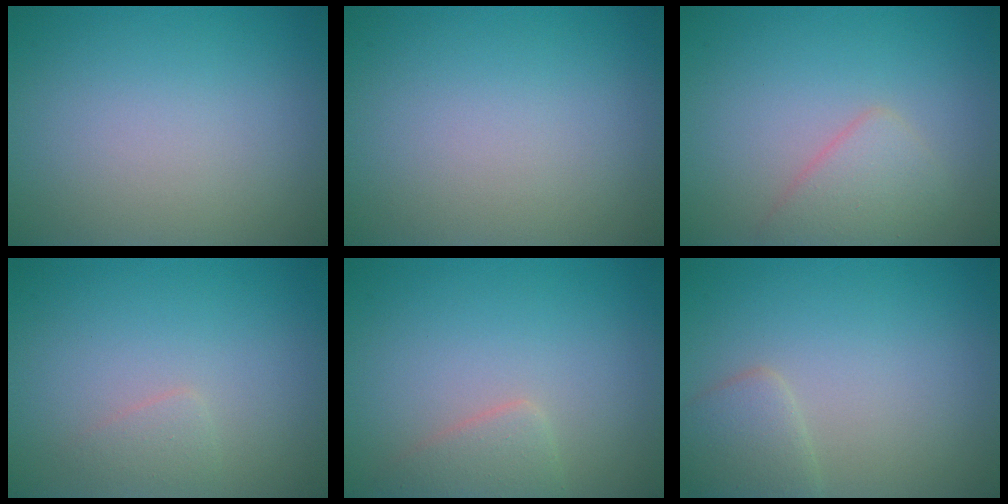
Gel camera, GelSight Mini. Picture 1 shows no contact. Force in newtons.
{"total": 0.0}
{"total": 2.5, "press": 2.5, "slide": 0.1}
{"total": 1.0, "press": 1.0, "slide": 0.0}
{"total": 1.9, "press": 1.9, "slide": 0.2}
{"total": 2.2, "press": 2.2, "slide": 0.1}